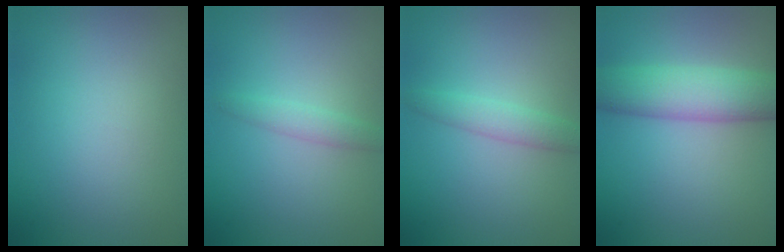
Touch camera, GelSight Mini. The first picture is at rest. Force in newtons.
{"total": 1.5, "press": 1.5, "slide": 0.0}
{"total": 1.9, "press": 1.9, "slide": 0.1}
{"total": 6.0, "press": 6.0, "slide": 0.2}